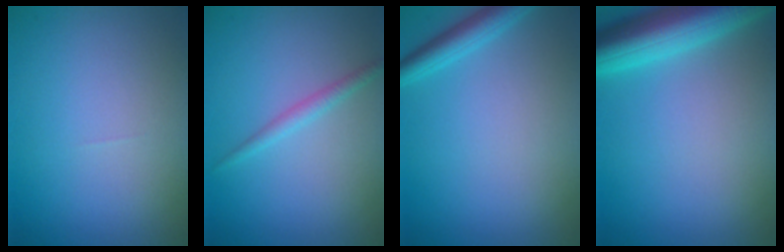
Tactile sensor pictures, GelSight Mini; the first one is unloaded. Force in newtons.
{"total": 1.3, "press": 1.3, "slide": 0.0}
{"total": 2.7, "press": 2.7, "slide": 0.2}
{"total": 8.1, "press": 8.1, "slide": 0.3}